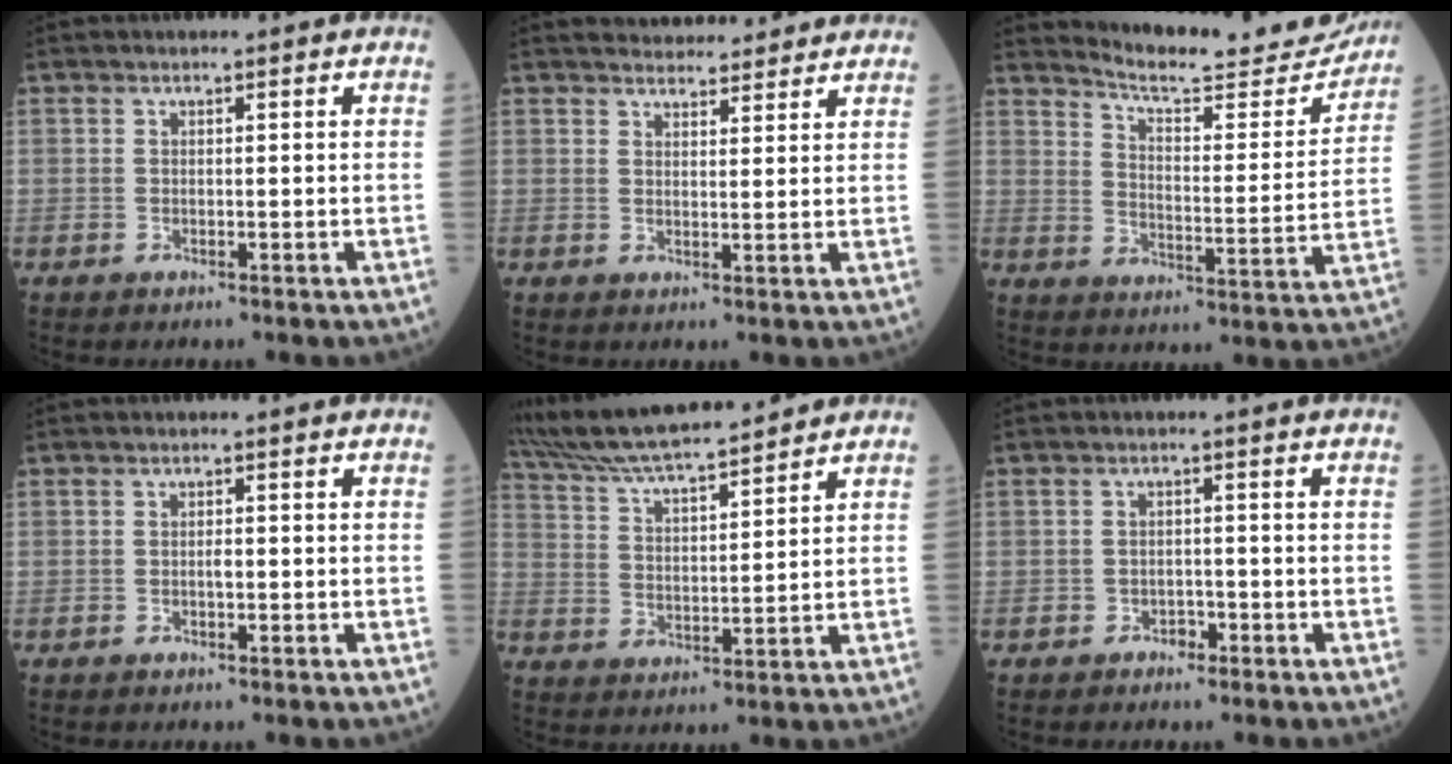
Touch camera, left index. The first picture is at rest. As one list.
[{"total": 9.2, "force": [8.6, 2.0, 2.4], "torque": [-0.028, 0.016, 0.107]}, {"total": 16.6, "force": [16.1, 2.1, 3.4], "torque": [-0.046, -0.051, 0.208]}, {"total": 0.9, "force": [-0.3, 0.3, 0.8], "torque": [-0.014, 0.002, -0.006]}, {"total": 15.0, "force": [13.5, 1.2, 6.3], "torque": [-0.124, 0.022, 0.239]}, {"total": 1.6, "force": [-1.1, 1.1, 0.5], "torque": [-0.007, 0.005, -0.018]}]